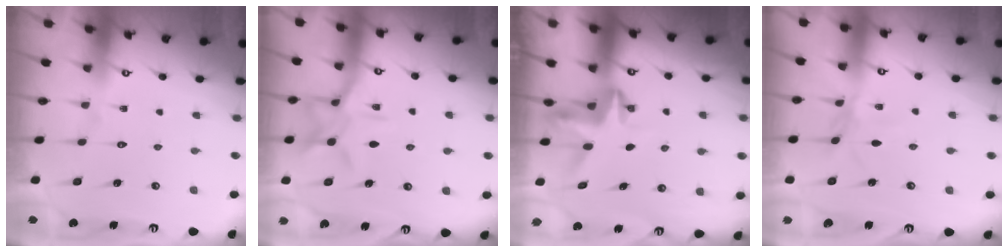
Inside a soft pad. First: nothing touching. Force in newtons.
{"total": 11.0, "press": 11.0, "slide": 0.7}
{"total": 3.8, "press": 3.8, "slide": 0.3}
{"total": 2.7, "press": 2.6, "slide": 0.3}